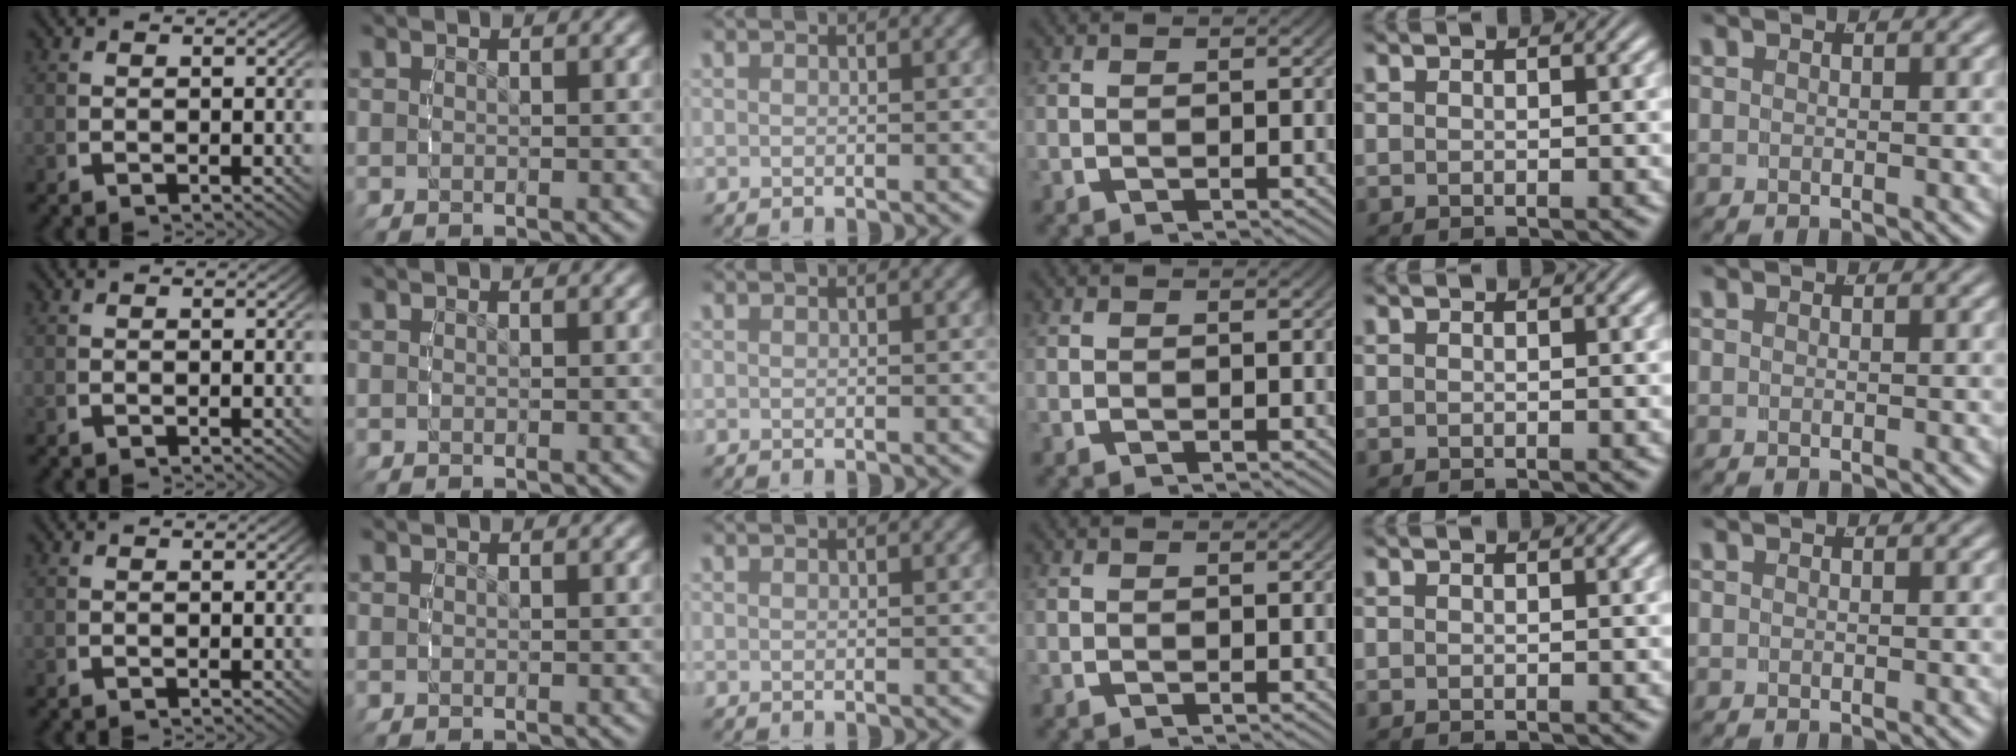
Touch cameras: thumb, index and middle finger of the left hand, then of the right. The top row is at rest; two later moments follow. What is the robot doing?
{"motion": "reach", "object": "hoodie"}